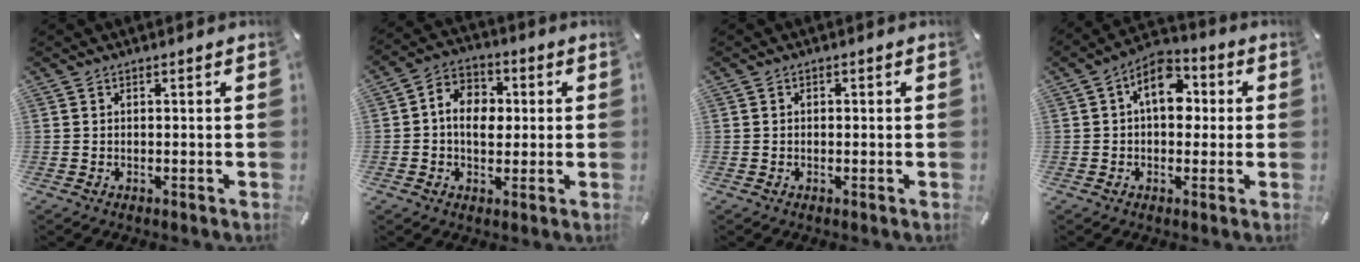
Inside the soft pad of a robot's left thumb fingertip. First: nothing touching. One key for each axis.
{"total": 8.0, "fx": -0.2, "fy": 6.4, "fz": 4.8, "tx": -0.086, "ty": 0.015, "tz": -0.004}
{"total": 0.6, "fx": -0.1, "fy": 0.5, "fz": 0.3, "tx": -0.004, "ty": 0.004, "tz": -0.004}
{"total": 9.7, "fx": 1.7, "fy": 6.4, "fz": 7.1, "tx": -0.095, "ty": 0.003, "tz": 0.028}